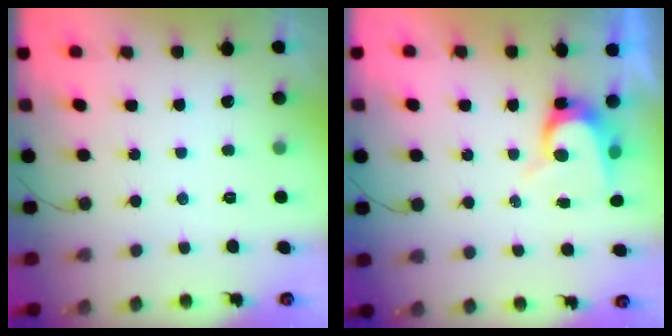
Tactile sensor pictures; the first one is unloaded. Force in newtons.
{"total": 8.1, "press": 8.0, "slide": 0.9}